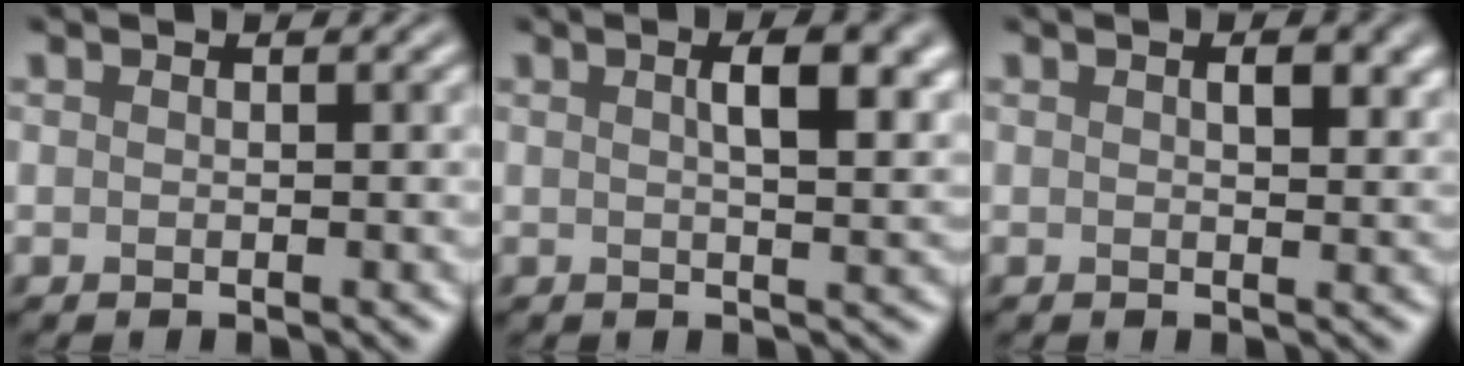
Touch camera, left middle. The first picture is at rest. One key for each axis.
{"total": 5.3, "fx": 1.4, "fy": 1.9, "fz": 4.7, "tx": -0.043, "ty": 0.016, "tz": 0.015}
{"total": 2.1, "fx": 0.7, "fy": 0.7, "fz": 1.8, "tx": -0.022, "ty": 0.001, "tz": 0.015}